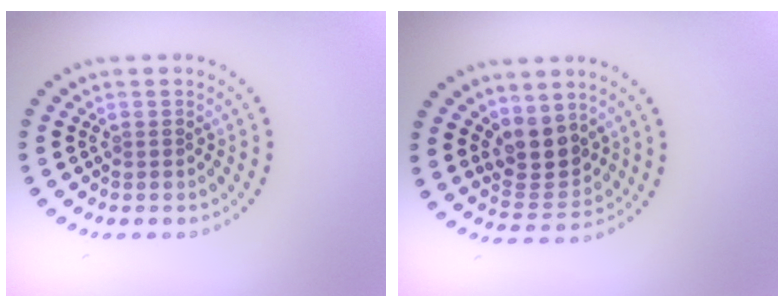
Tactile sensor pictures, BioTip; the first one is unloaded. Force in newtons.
{"total": 3.6, "press": 3.2, "slide": 1.6}